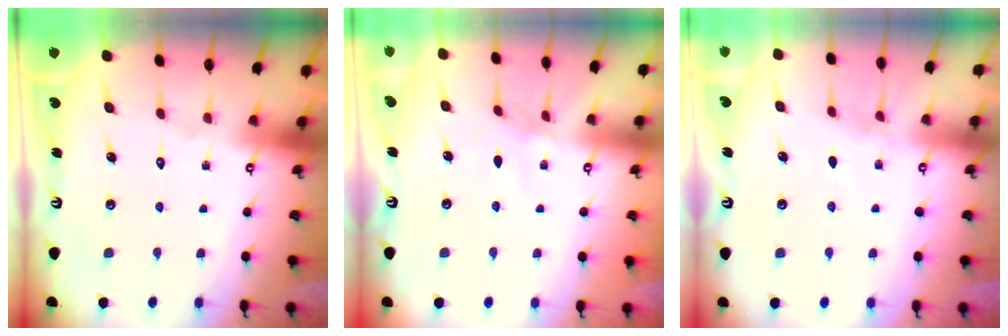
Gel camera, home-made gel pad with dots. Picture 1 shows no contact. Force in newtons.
{"total": 1.8, "press": 1.8, "slide": 0.3}
{"total": 2.9, "press": 2.8, "slide": 0.7}